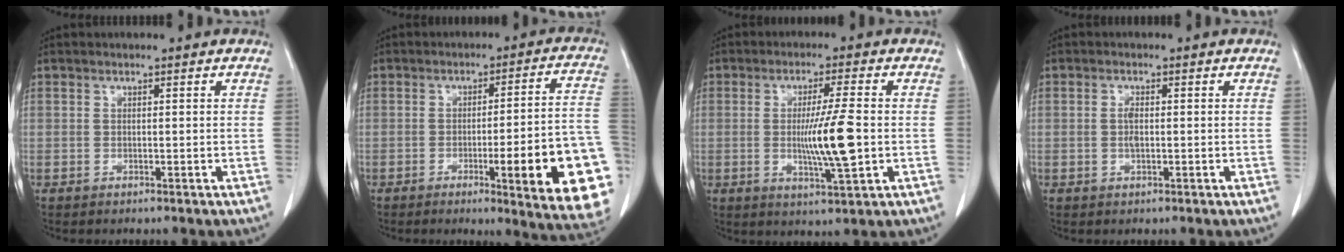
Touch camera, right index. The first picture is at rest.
{"total": 18.0, "force": [-5.7, 1.6, 17.0], "torque": [-0.126, 0.013, -0.062]}
{"total": 8.6, "force": [-0.8, -0.2, 8.5], "torque": [-0.151, -0.017, -0.013]}
{"total": 1.7, "force": [-0.1, 0.5, 1.6], "torque": [-0.037, 0.000, -0.002]}